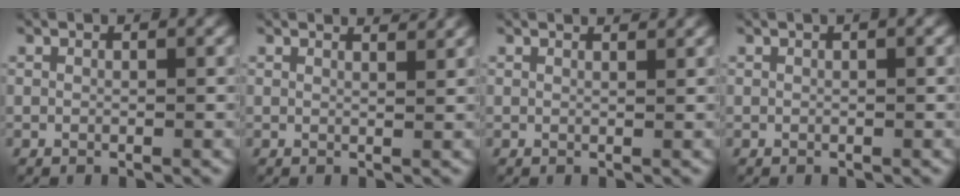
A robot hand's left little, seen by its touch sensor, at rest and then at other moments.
{"total": 2.0, "force": [1.8, 0.3, 0.6], "torque": [-0.007, 0.002, 0.015]}
{"total": 1.5, "force": [1.4, 0.2, 0.5], "torque": [-0.008, -0.002, 0.010]}
{"total": 0.7, "force": [0.3, 0.0, 0.6], "torque": [-0.009, 0.007, 0.005]}